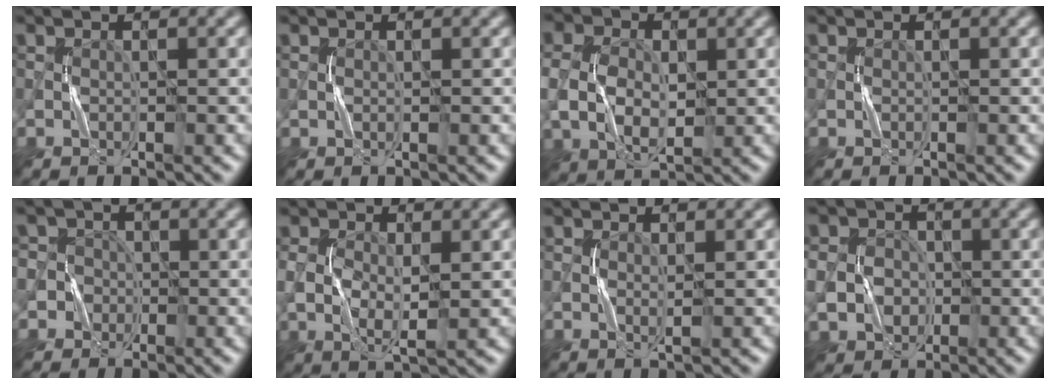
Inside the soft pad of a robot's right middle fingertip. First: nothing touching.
{"total": 0.0}
{"total": 5.3, "force": [0.3, 4.0, 3.6], "torque": [-0.085, -0.002, 0.016]}
{"total": 0.0}
{"total": 4.3, "force": [-1.4, 4.0, 0.4], "torque": [0.011, 0.008, -0.051]}
{"total": 3.8, "force": [0.2, 2.3, 3.0], "torque": [-0.063, -0.004, 0.007]}
{"total": 0.6, "force": [0.4, 0.0, 0.5], "torque": [-0.006, 0.000, 0.008]}
{"total": 4.0, "force": [-0.4, 3.6, 1.7], "torque": [-0.024, -0.003, -0.013]}